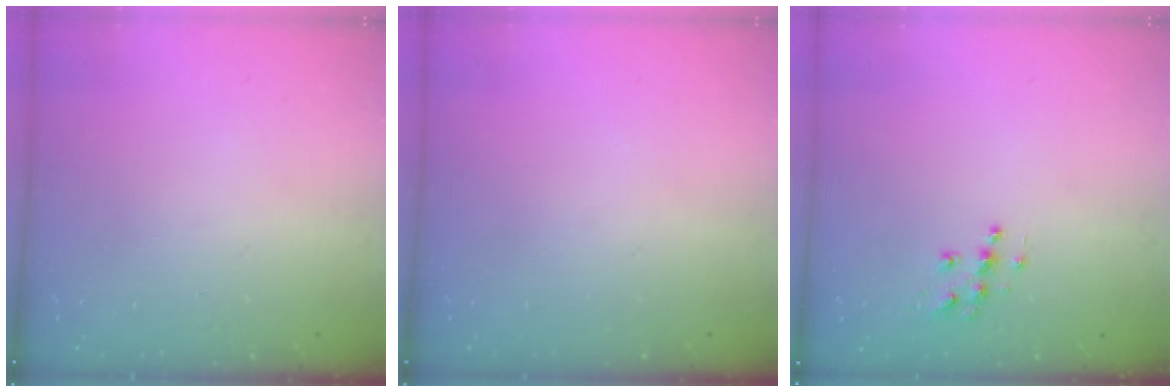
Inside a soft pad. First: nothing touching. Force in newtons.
{"total": 0.0}
{"total": 5.7, "press": 5.7, "slide": 0.4}